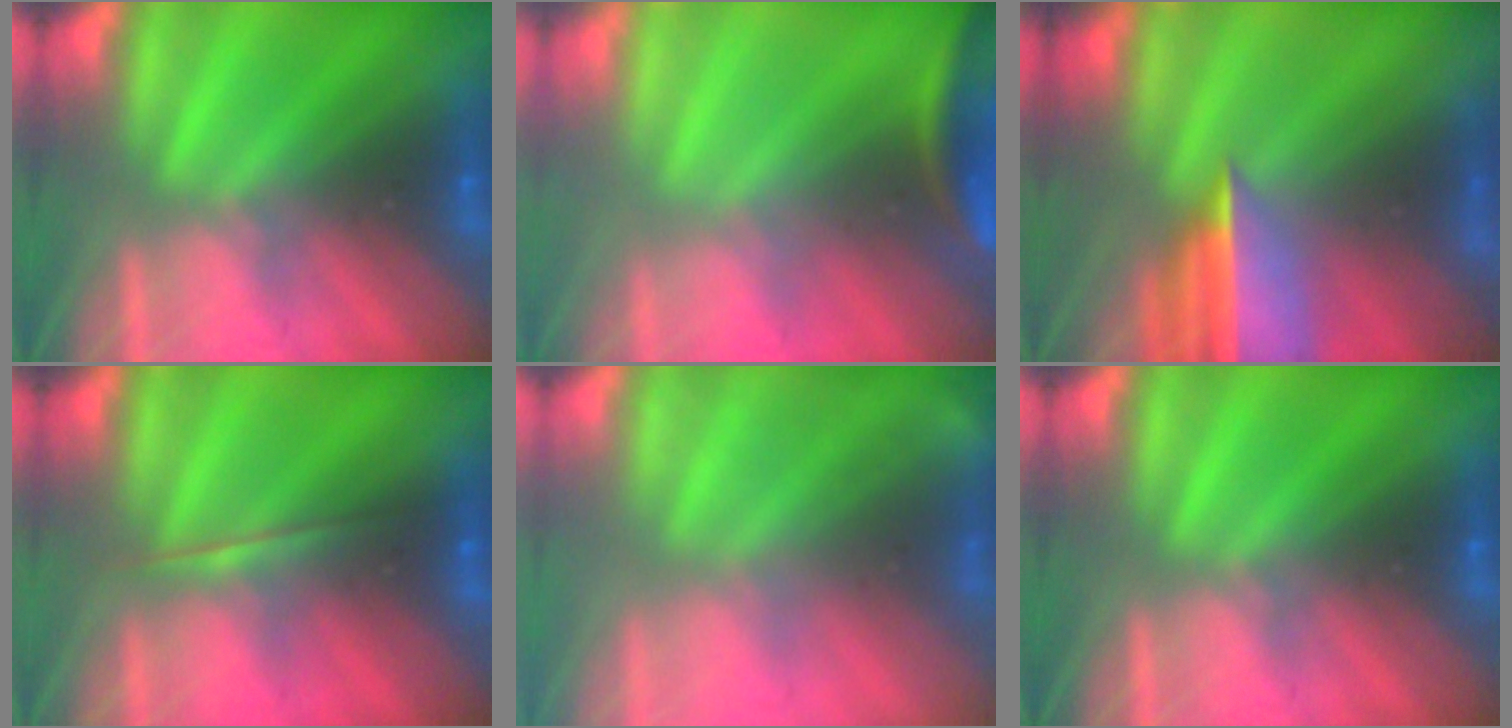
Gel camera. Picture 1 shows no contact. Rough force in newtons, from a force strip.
{"total": 3.9}
{"total": 7.0}
{"total": 1.7}
{"total": 1.6}
{"total": 0.0}